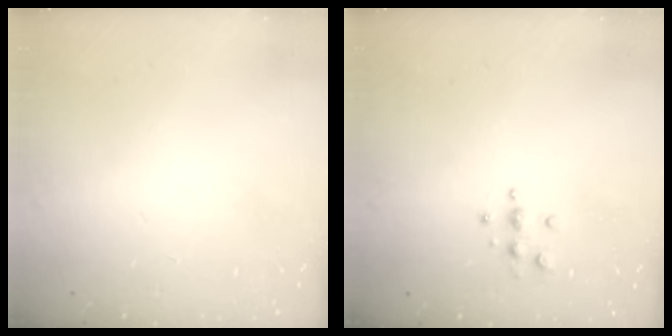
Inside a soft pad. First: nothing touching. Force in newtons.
{"total": 4.6, "press": 4.5, "slide": 0.6}